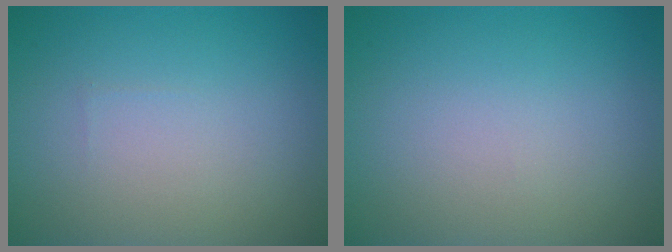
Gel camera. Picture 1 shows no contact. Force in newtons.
{"total": 0.0}